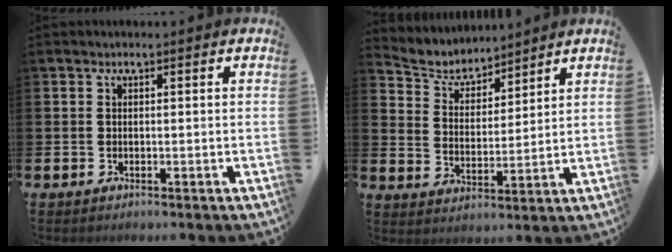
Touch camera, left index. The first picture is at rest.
{"total": 5.4, "force": [5.2, 1.6, 0.4], "torque": [-0.035, -0.036, 0.089]}